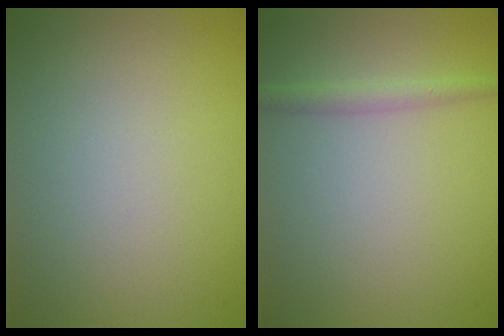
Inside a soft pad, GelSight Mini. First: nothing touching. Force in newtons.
{"total": 1.8, "press": 1.8, "slide": 0.1}